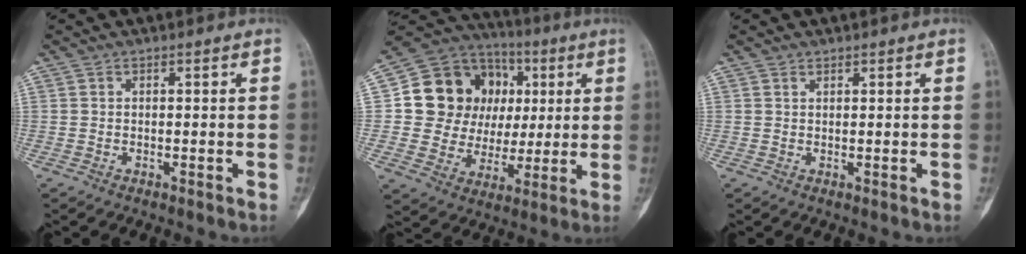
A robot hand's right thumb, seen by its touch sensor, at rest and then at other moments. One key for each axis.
{"total": 20.1, "fx": 3.7, "fy": 16.8, "fz": 10.4, "tx": -0.130, "ty": 0.031, "tz": 0.078}
{"total": 0.7, "fx": 0.6, "fy": 0.3, "fz": 0.1, "tx": 0.000, "ty": -0.005, "tz": 0.010}